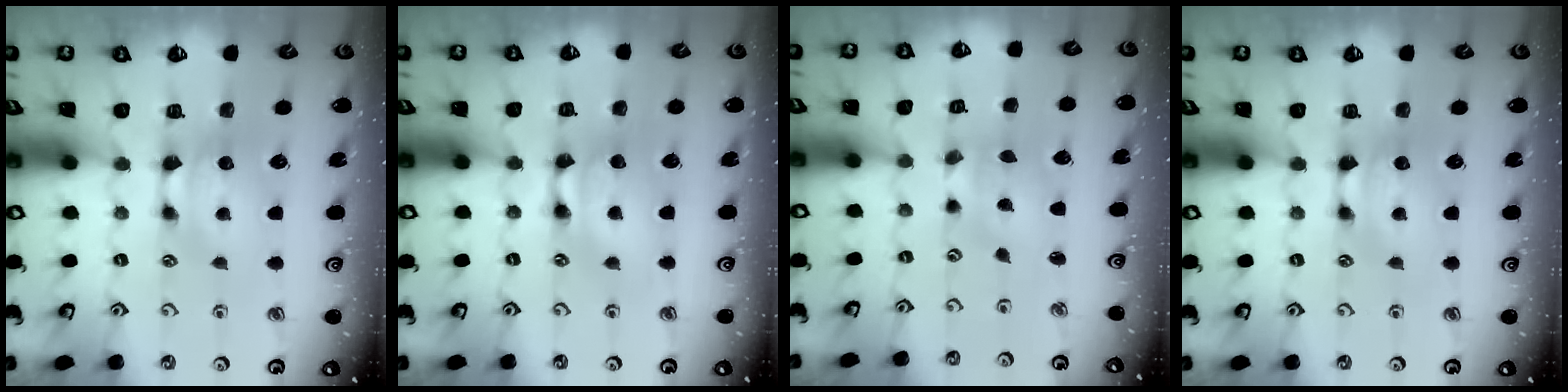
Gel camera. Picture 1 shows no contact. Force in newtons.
{"total": 2.1, "press": 2.1, "slide": 0.0}
{"total": 1.3, "press": 0.6, "slide": 1.2}
{"total": 0.0}